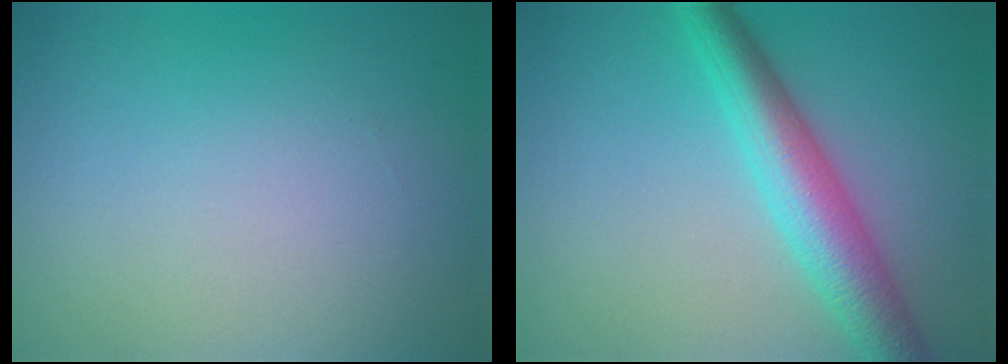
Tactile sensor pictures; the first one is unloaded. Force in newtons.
{"total": 6.1, "press": 6.1, "slide": 0.1}